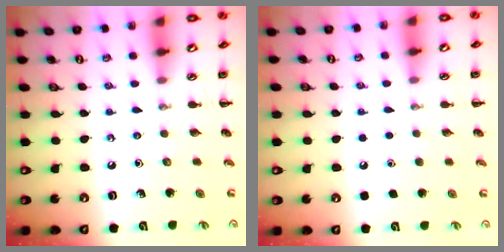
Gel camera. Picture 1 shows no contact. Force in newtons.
{"total": 1.6, "press": 1.6, "slide": 0.1}